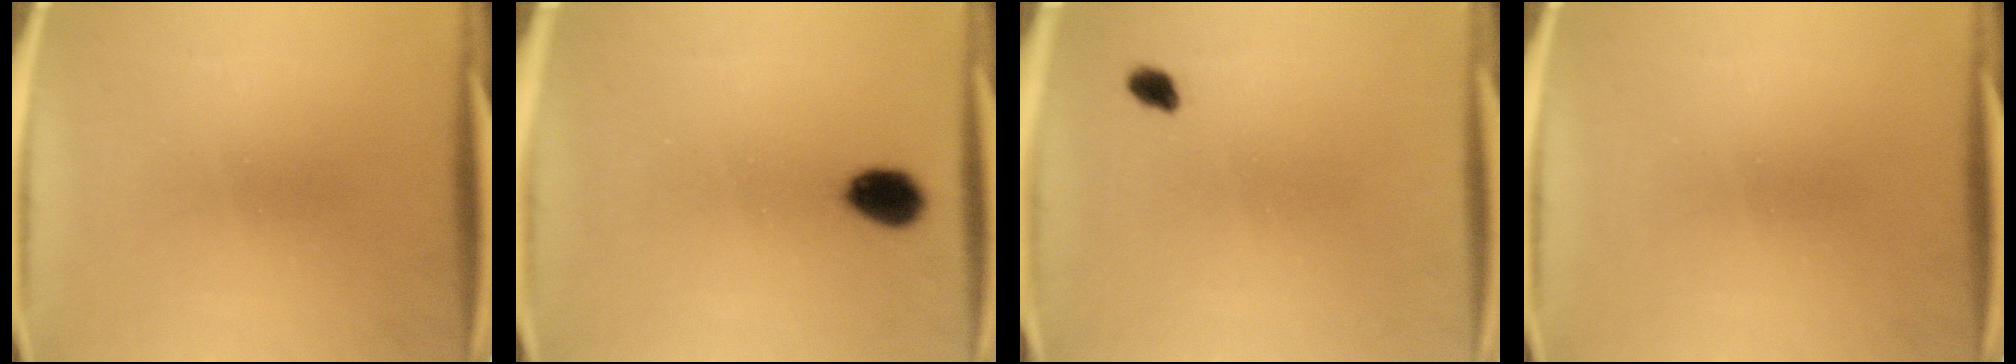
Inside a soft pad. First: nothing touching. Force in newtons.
{"total": 6.1}
{"total": 1.9}
{"total": 0.0}